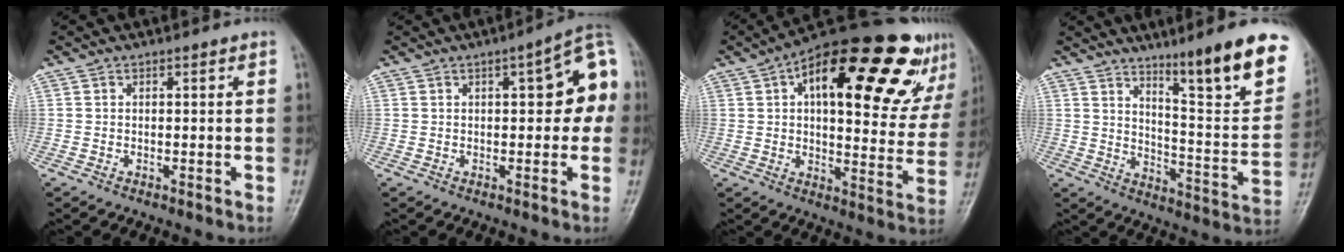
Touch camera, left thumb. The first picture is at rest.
{"total": 10.7, "force": [1.5, 4.6, 9.6], "torque": [-0.076, 0.026, 0.007]}
{"total": 28.9, "force": [14.0, 11.6, 22.5], "torque": [-0.283, 0.010, 0.199]}
{"total": 19.3, "force": [12.1, 2.9, 14.7], "torque": [-0.168, -0.076, 0.185]}